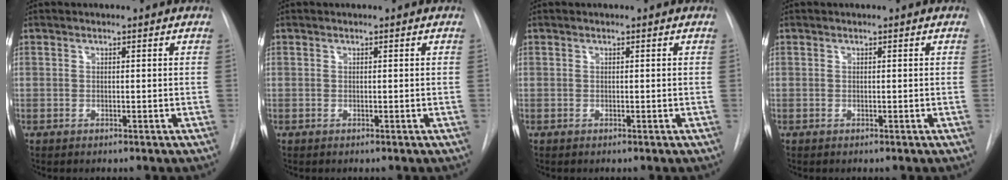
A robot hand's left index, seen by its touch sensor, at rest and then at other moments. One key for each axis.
{"total": 0.0}
{"total": 0.0}
{"total": 0.0}